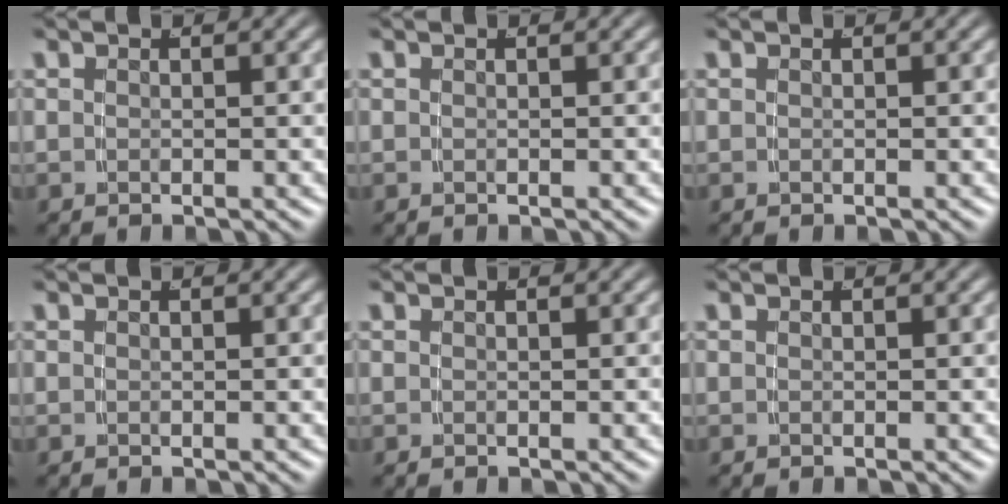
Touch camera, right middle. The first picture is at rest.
{"total": 0.0}
{"total": 0.0}
{"total": 0.0}
{"total": 0.0}
{"total": 0.0}